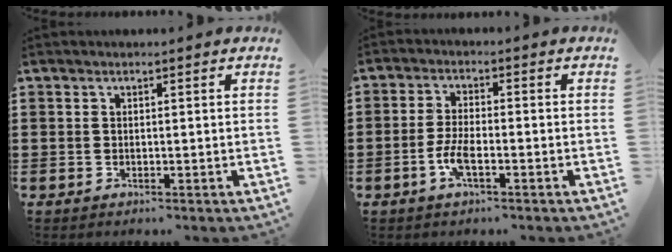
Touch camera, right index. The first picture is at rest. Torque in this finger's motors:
{"motor_torque": [1.35, 0.79, 0.14, 0.08]}